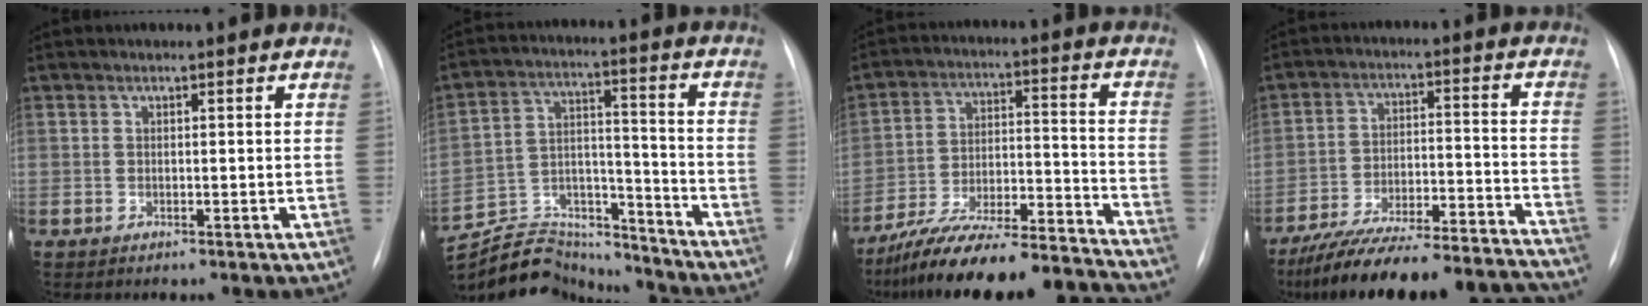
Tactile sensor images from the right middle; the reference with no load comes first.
{"total": 17.6, "force": [-17.0, 4.0, 2.1], "torque": [-0.044, 0.047, -0.265]}
{"total": 19.7, "force": [-18.3, 0.6, 7.1], "torque": [-0.124, 0.012, -0.292]}
{"total": 24.0, "force": [-22.1, 2.6, 9.0], "torque": [-0.123, 0.004, -0.323]}